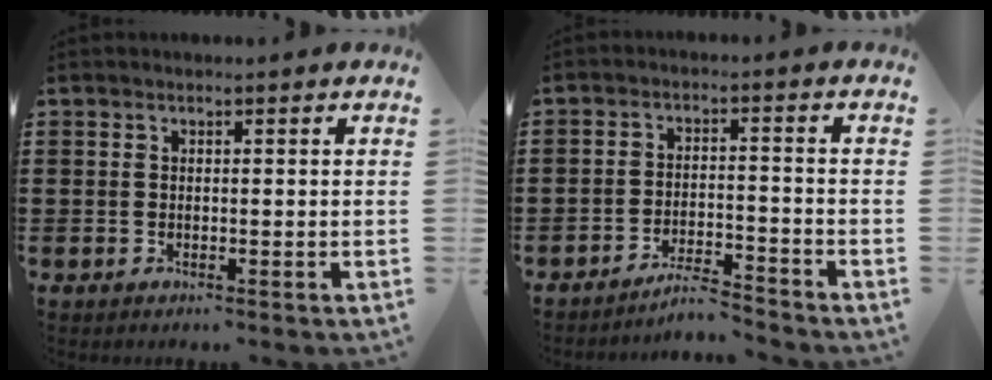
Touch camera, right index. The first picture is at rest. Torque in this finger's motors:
{"motor_torque": [0.07, -0.07, -0.07, -0.01]}